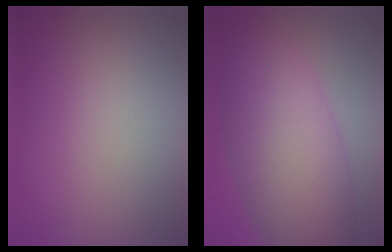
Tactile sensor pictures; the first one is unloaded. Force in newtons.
{"total": 9.1, "press": 9.1, "slide": 0.1}